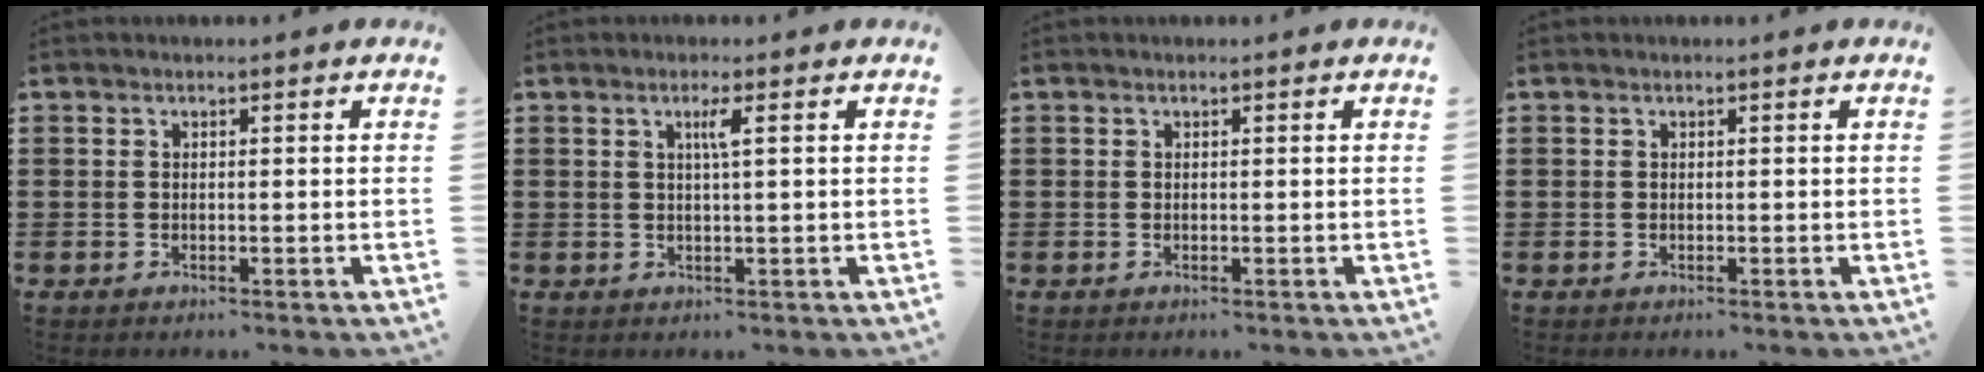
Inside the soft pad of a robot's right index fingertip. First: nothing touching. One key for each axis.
{"total": 2.1, "fx": 0.6, "fy": -0.2, "fz": 2.0, "tx": -0.039, "ty": -0.003, "tz": 0.007}
{"total": 0.0}
{"total": 0.0}